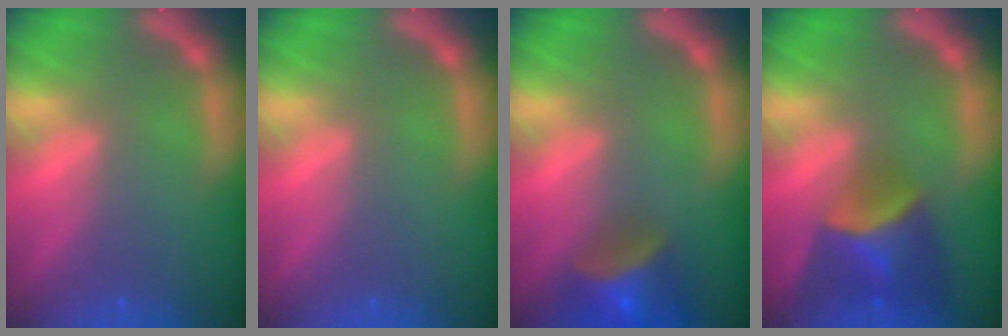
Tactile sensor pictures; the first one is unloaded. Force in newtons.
{"total": 0.0}
{"total": 5.9}
{"total": 6.5}